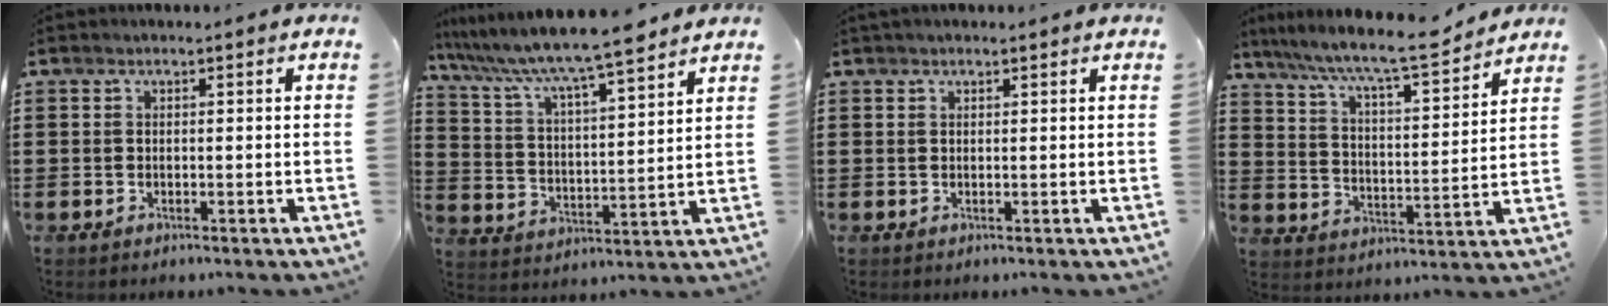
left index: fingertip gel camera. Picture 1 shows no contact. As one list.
[{"total": 7.5, "force": [6.9, -0.2, 3.0], "torque": [-0.089, -0.046, 0.111]}, {"total": 0.7, "force": [0.6, 0.2, 0.2], "torque": [-0.006, 0.001, 0.011]}, {"total": 8.8, "force": [7.8, 0.3, 4.2], "torque": [-0.102, -0.048, 0.124]}]